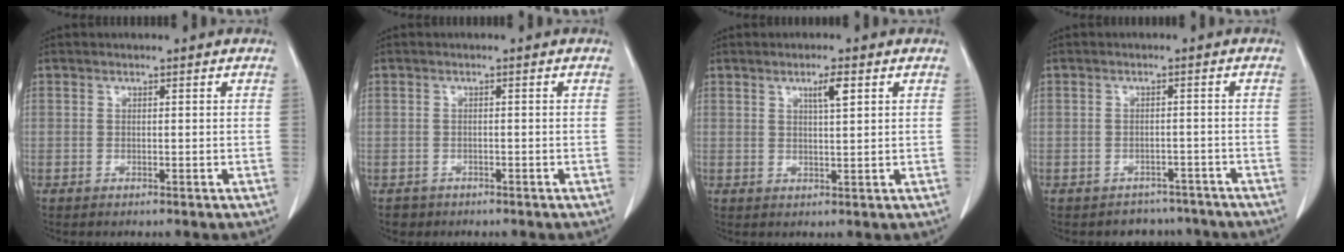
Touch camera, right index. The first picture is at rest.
{"total": 1.8, "force": [-1.1, 1.3, -0.2], "torque": [-0.007, 0.006, -0.019]}
{"total": 2.9, "force": [1.4, 0.2, 2.6], "torque": [-0.045, -0.001, 0.023]}
{"total": 4.9, "force": [-3.9, 2.8, -0.7], "torque": [0.017, 0.020, -0.053]}